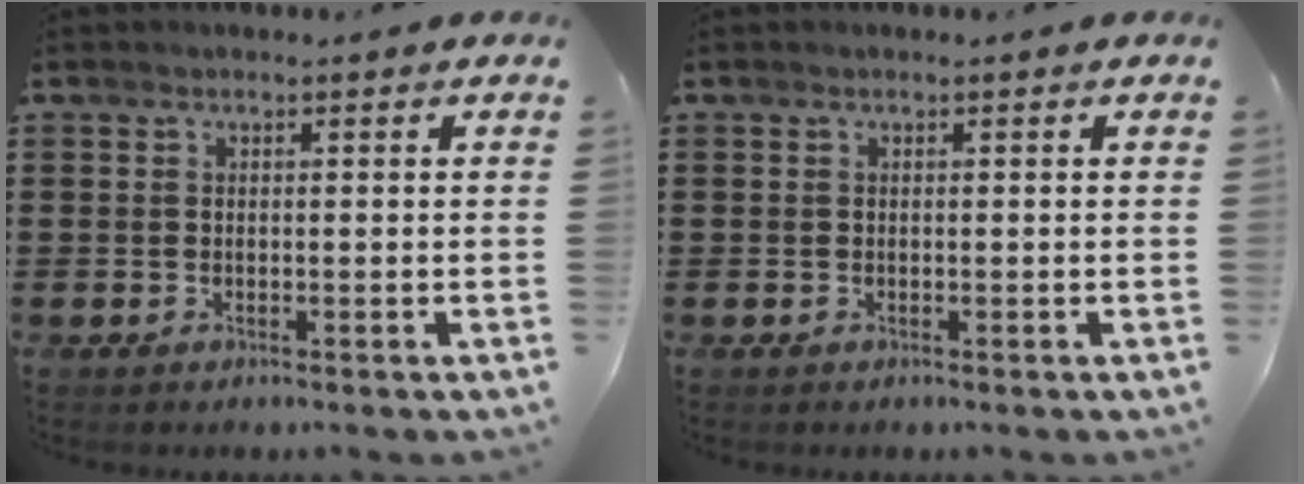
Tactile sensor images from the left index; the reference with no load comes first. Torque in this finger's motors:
{"motor_torque": [-0.01, 0.00, 0.03, 0.00]}